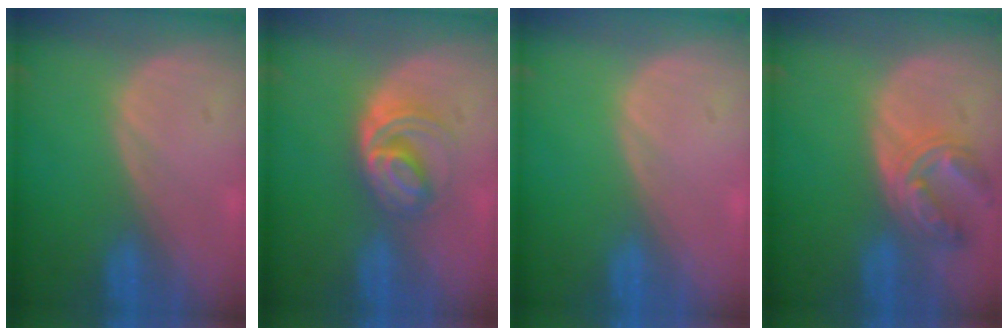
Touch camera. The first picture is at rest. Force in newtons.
{"total": 6.1, "press": 5.3, "slide": 3.1}
{"total": 0.0}
{"total": 6.3, "press": 6.2, "slide": 1.1}